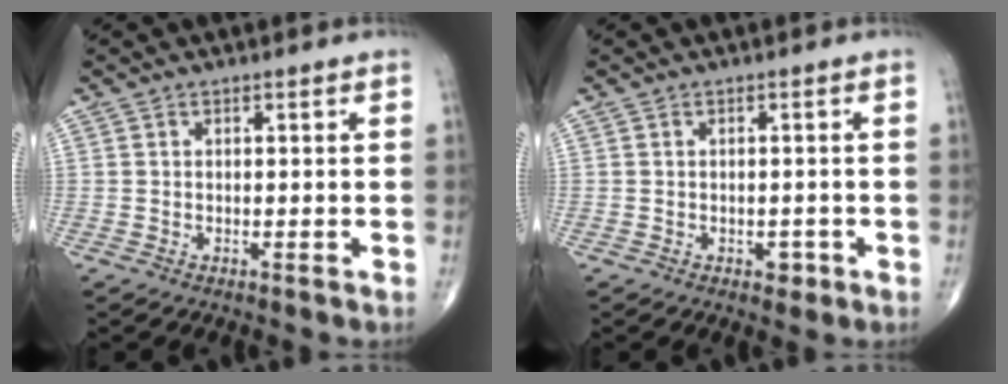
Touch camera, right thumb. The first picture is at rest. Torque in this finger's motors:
{"motor_torque": [1.33, 1.15, 0.21, -0.11, 0.04]}